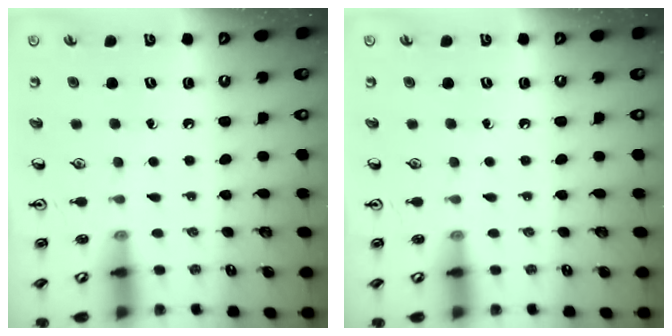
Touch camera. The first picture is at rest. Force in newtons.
{"total": 0.0}